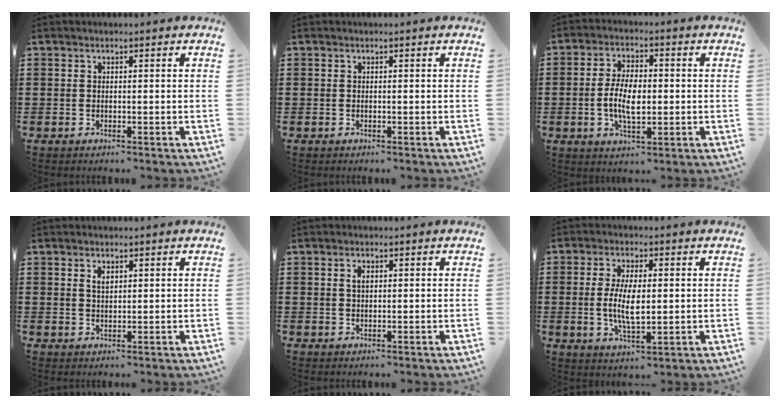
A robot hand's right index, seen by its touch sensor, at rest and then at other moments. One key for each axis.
{"total": 0.0}
{"total": 6.6, "fx": -0.7, "fy": 3.0, "fz": 5.8, "tx": -0.126, "ty": 0.001, "tz": -0.019}
{"total": 1.7, "fx": 0.9, "fy": 0.8, "fz": 1.2, "tx": -0.026, "ty": 0.005, "tz": 0.014}
{"total": 1.4, "fx": 0.4, "fy": 0.7, "fz": 1.2, "tx": -0.025, "ty": 0.006, "tz": 0.006}
{"total": 7.0, "fx": 0.0, "fy": 2.8, "fz": 6.4, "tx": -0.133, "ty": 0.002, "tz": -0.004}